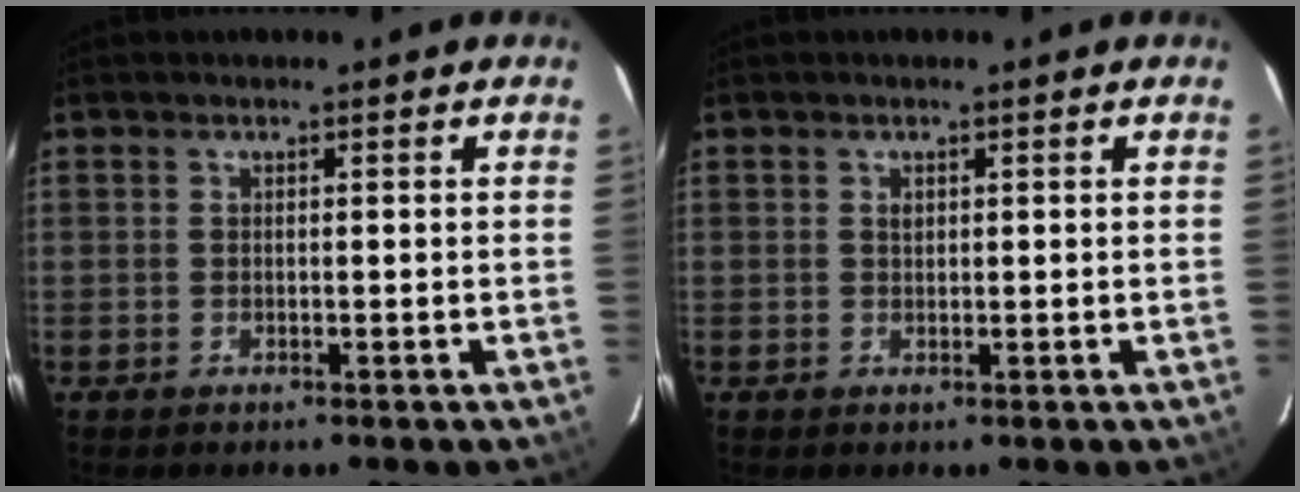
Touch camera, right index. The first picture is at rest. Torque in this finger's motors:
{"motor_torque": [0.09, 0.05, 0.07, 0.02]}